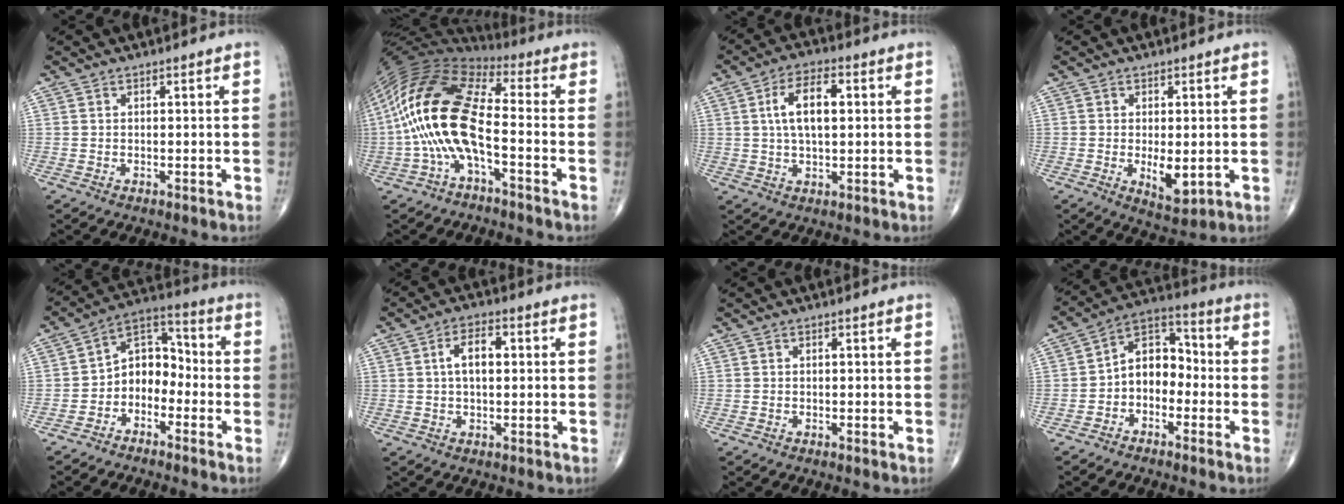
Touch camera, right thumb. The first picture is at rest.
{"total": 17.0, "force": [-3.3, 6.4, 15.5], "torque": [-0.328, 0.042, -0.071]}
{"total": 8.9, "force": [1.6, 4.3, 7.6], "torque": [-0.130, 0.011, 0.025]}
{"total": 5.3, "force": [-0.7, 2.4, 4.7], "torque": [-0.068, -0.014, -0.004]}
{"total": 8.8, "force": [-2.9, 6.5, 5.2], "torque": [-0.052, 0.054, -0.070]}
{"total": 5.7, "force": [0.9, 2.9, 4.8], "torque": [-0.079, 0.012, 0.010]}
{"total": 0.0}
{"total": 9.1, "force": [-2.2, 6.6, 5.9], "torque": [-0.064, 0.044, -0.058]}